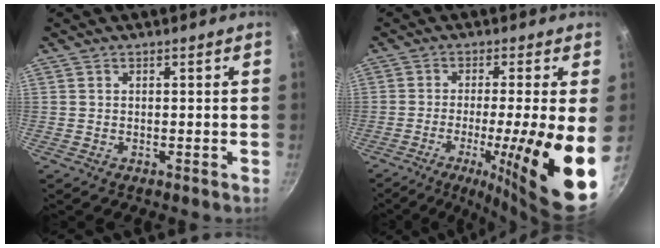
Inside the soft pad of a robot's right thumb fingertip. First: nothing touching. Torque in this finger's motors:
{"motor_torque": [0.66, 2.23, 0.48, 0.21, 0.20]}